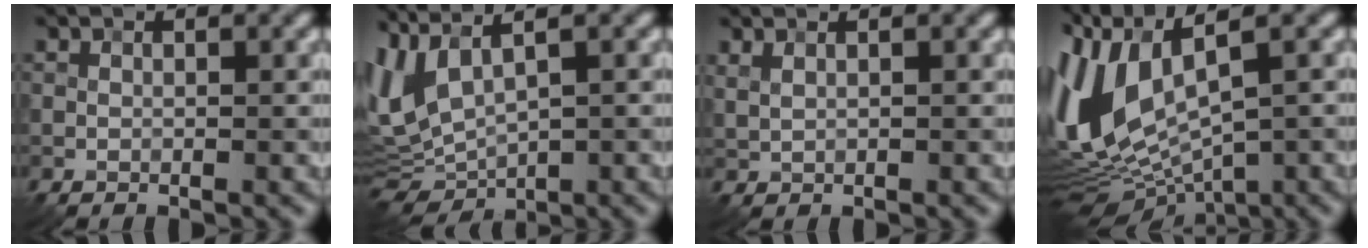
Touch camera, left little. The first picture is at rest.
{"total": 6.1, "force": [1.6, 2.5, 5.3], "torque": [-0.123, 0.002, 0.035]}
{"total": 1.0, "force": [0.7, 0.4, 0.6], "torque": [-0.014, -0.002, 0.017]}
{"total": 10.6, "force": [1.2, 5.7, 8.9], "torque": [-0.208, -0.011, 0.028]}